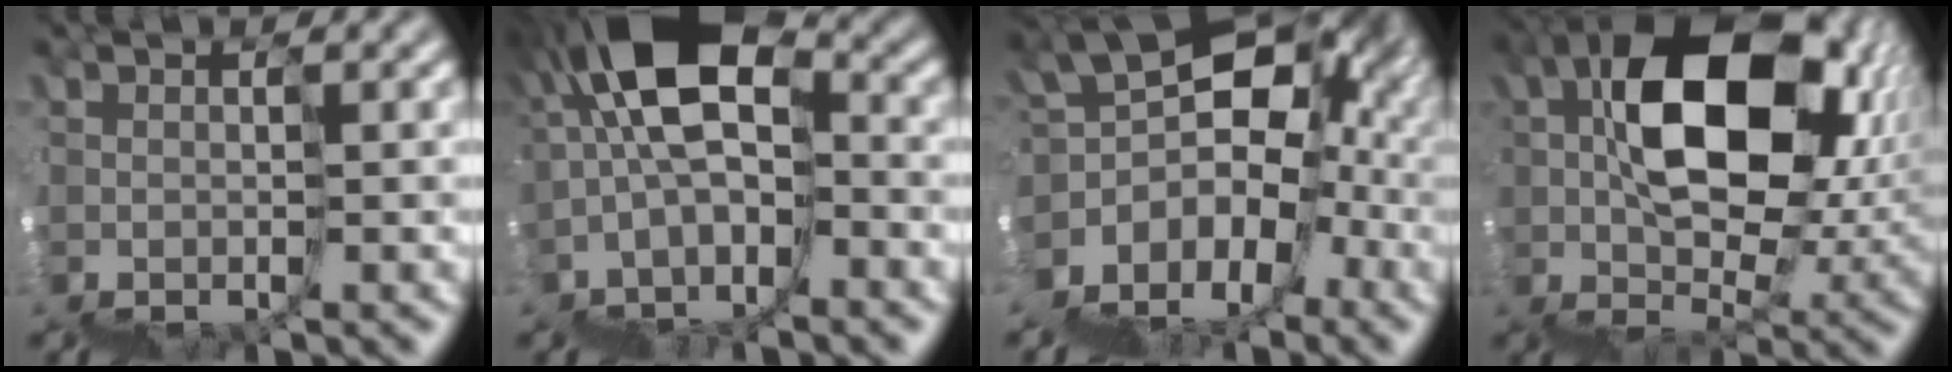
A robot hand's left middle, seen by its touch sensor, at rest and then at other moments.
{"total": 7.6, "force": [-0.2, 4.7, 5.9], "torque": [-0.093, 0.038, -0.006]}
{"total": 8.0, "force": [-1.1, 6.1, 5.1], "torque": [-0.061, 0.019, -0.013]}
{"total": 12.7, "force": [5.0, 8.2, 8.4], "torque": [-0.133, 0.030, 0.080]}